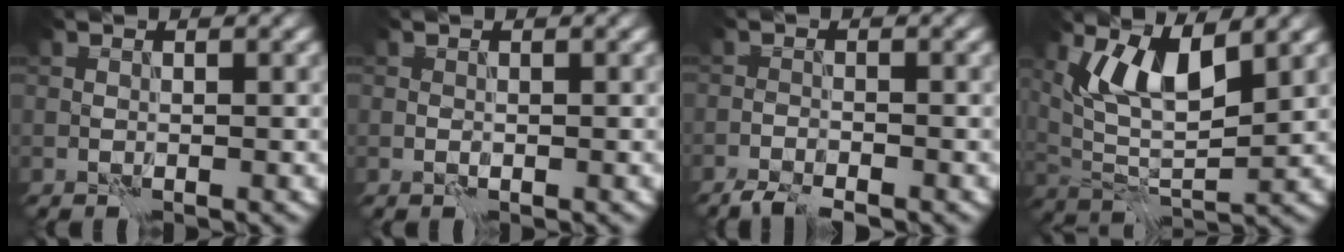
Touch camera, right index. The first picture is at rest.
{"total": 0.0}
{"total": 2.3, "force": [-2.2, 0.1, 0.7], "torque": [-0.012, -0.003, -0.044]}
{"total": 5.9, "force": [3.1, 2.0, 4.5], "torque": [-0.092, -0.014, 0.063]}